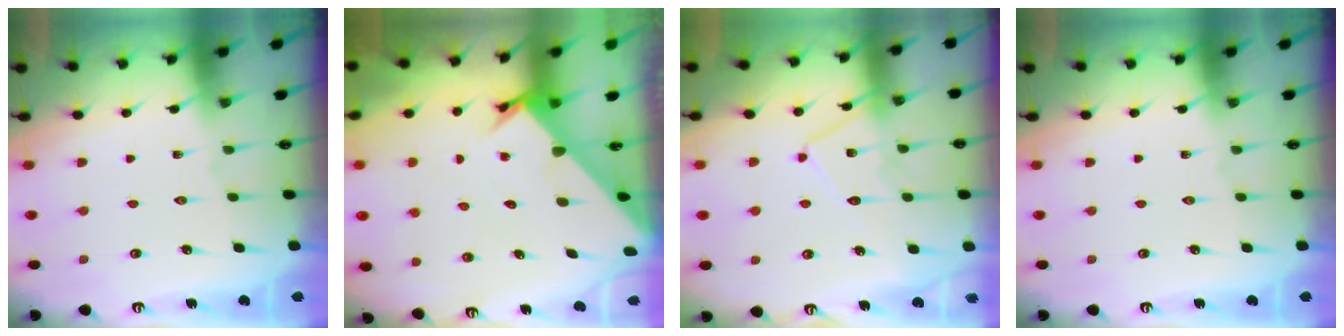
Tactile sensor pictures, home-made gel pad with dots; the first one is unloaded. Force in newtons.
{"total": 2.6, "press": 2.6, "slide": 0.2}
{"total": 11.9, "press": 11.8, "slide": 0.7}
{"total": 0.0}